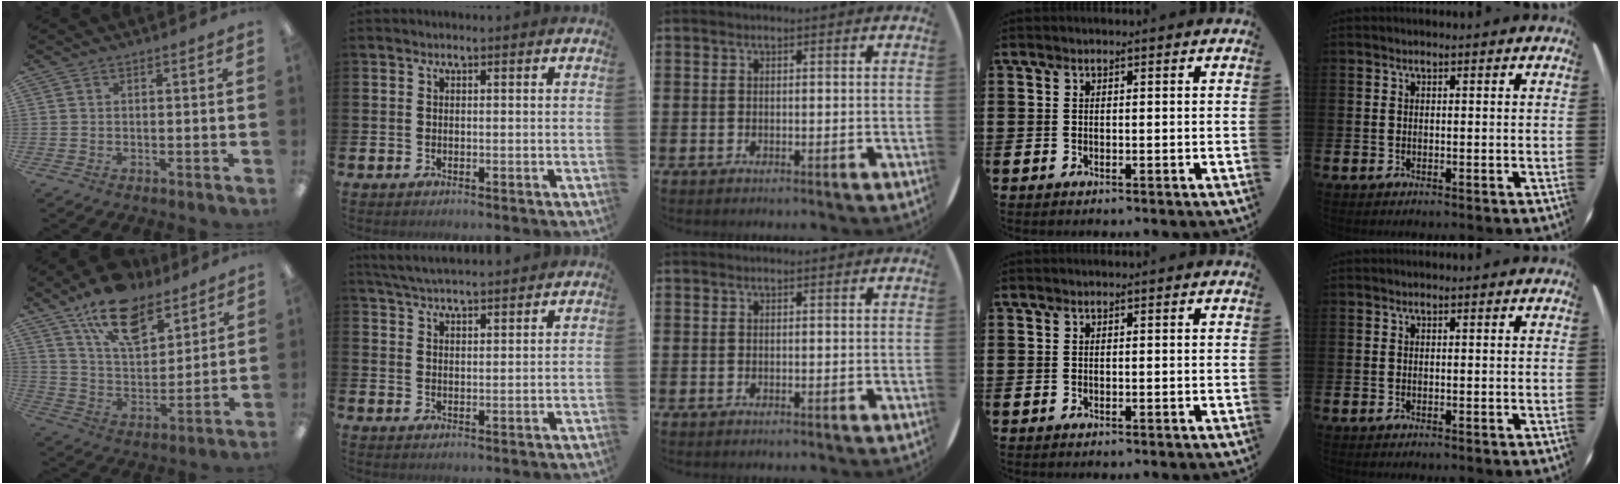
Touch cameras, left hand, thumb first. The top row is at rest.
{"thumb": {"total": 16.2, "force": [11.6, 7.6, 8.4], "torque": [-0.139, -0.057, 0.206]}, "index": {"total": 4.6, "force": [4.5, 0.3, 0.8], "torque": [-0.035, -0.015, 0.085]}}